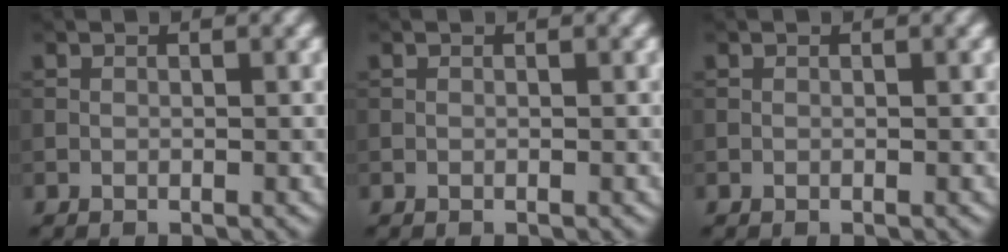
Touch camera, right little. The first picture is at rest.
{"total": 0.0}
{"total": 0.0}